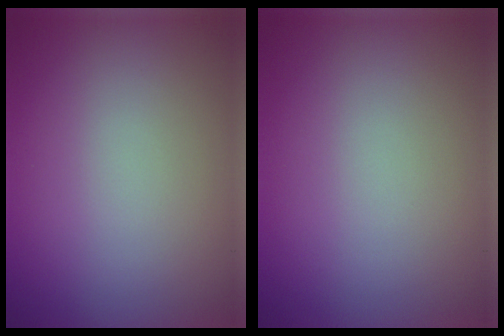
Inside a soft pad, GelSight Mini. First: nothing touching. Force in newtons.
{"total": 0.0}